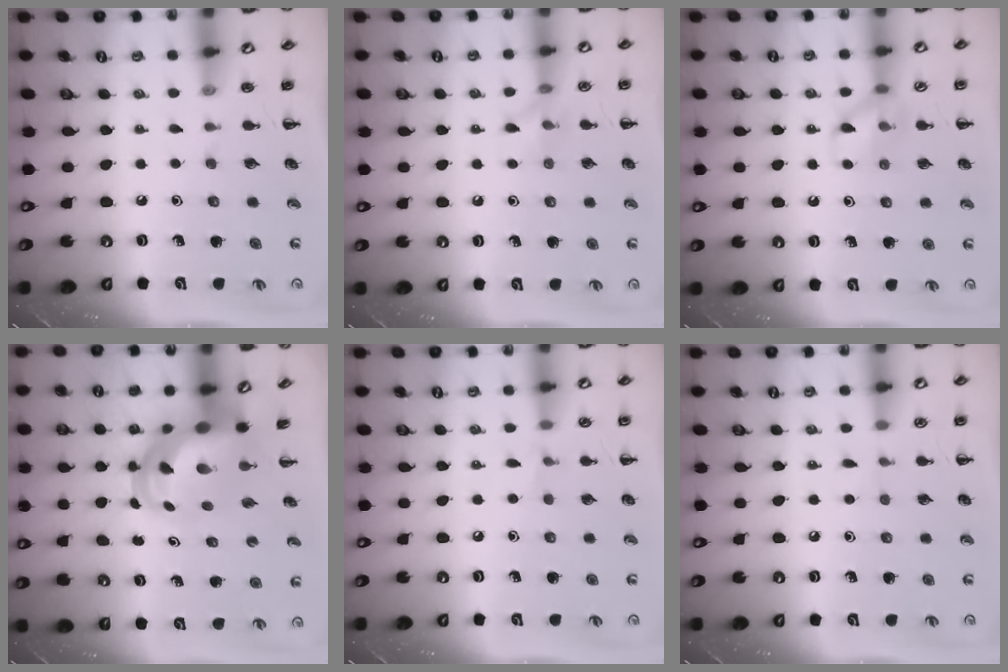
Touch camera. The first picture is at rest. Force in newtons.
{"total": 5.6, "press": 5.5, "slide": 1.1}
{"total": 8.3, "press": 8.3, "slide": 0.6}
{"total": 7.1, "press": 6.9, "slide": 1.6}
{"total": 3.7, "press": 3.6, "slide": 1.1}
{"total": 4.1, "press": 3.9, "slide": 1.3}